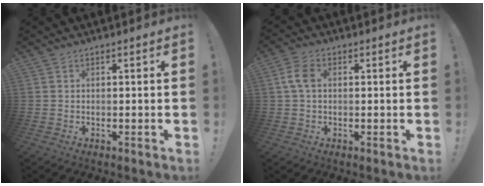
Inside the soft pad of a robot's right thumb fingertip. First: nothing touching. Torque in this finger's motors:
{"motor_torque": [0.14, 0.33, 0.03, 0.00, 0.00]}